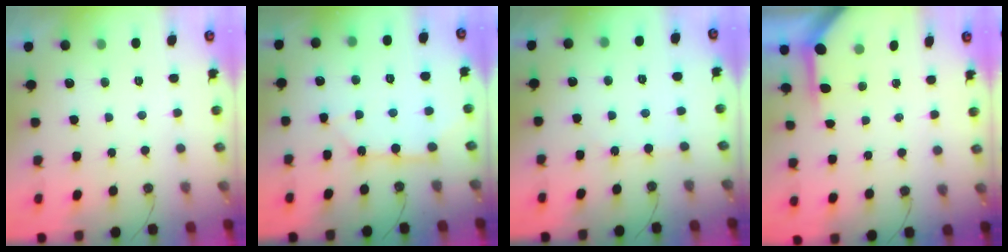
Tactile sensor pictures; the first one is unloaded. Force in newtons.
{"total": 7.0, "press": 7.0, "slide": 0.8}
{"total": 2.6, "press": 2.6, "slide": 0.4}
{"total": 3.8, "press": 3.8, "slide": 0.4}